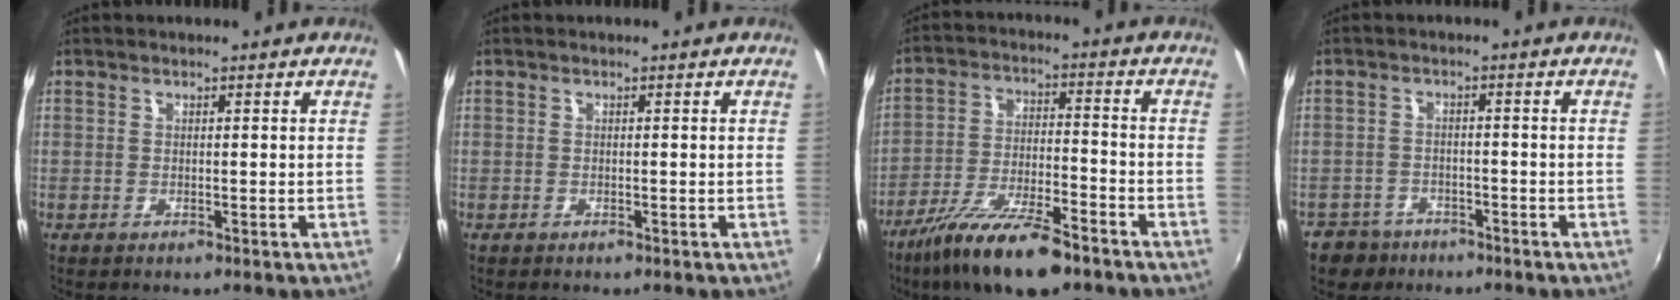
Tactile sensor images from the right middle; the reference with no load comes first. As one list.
[{"total": 0.0}, {"total": 15.0, "force": [-10.7, 3.9, 9.6], "torque": [-0.196, -0.030, -0.190]}, {"total": 6.0, "force": [-4.3, 4.1, 1.0], "torque": [-0.042, 0.008, -0.071]}]